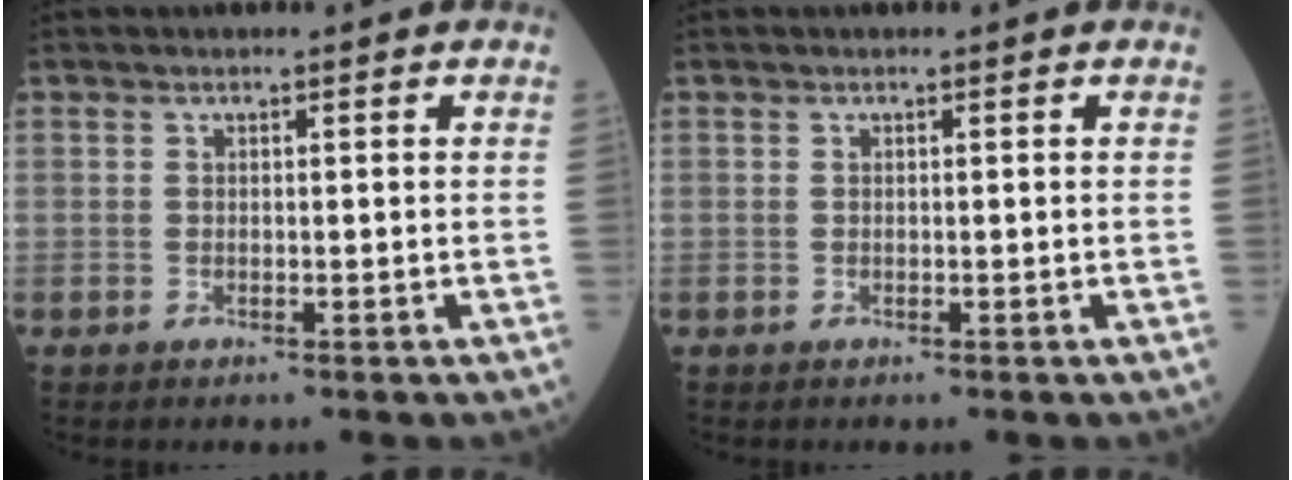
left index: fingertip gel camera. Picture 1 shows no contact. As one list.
[{"total": 0.0}]